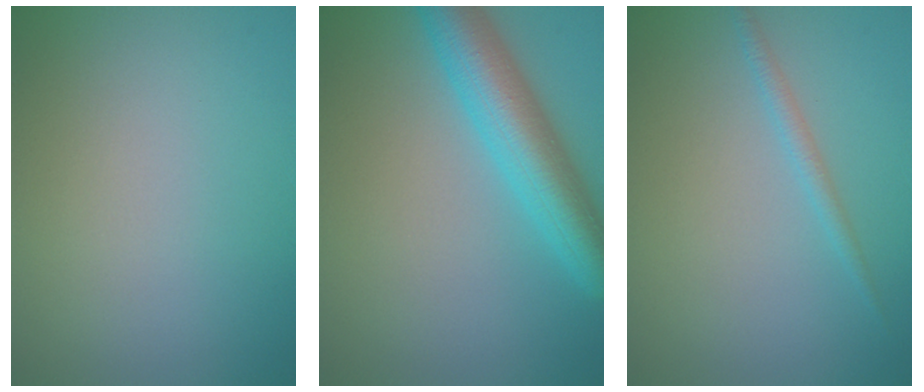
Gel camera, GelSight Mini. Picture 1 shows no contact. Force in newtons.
{"total": 6.4, "press": 6.4, "slide": 0.3}
{"total": 1.2, "press": 1.2, "slide": 0.1}